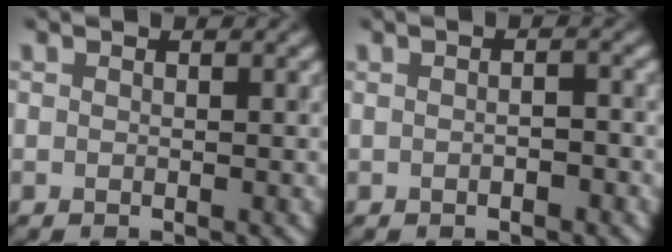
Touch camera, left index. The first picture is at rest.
{"total": 1.1, "force": [-0.4, 0.4, 0.9], "torque": [-0.013, -0.002, -0.006]}